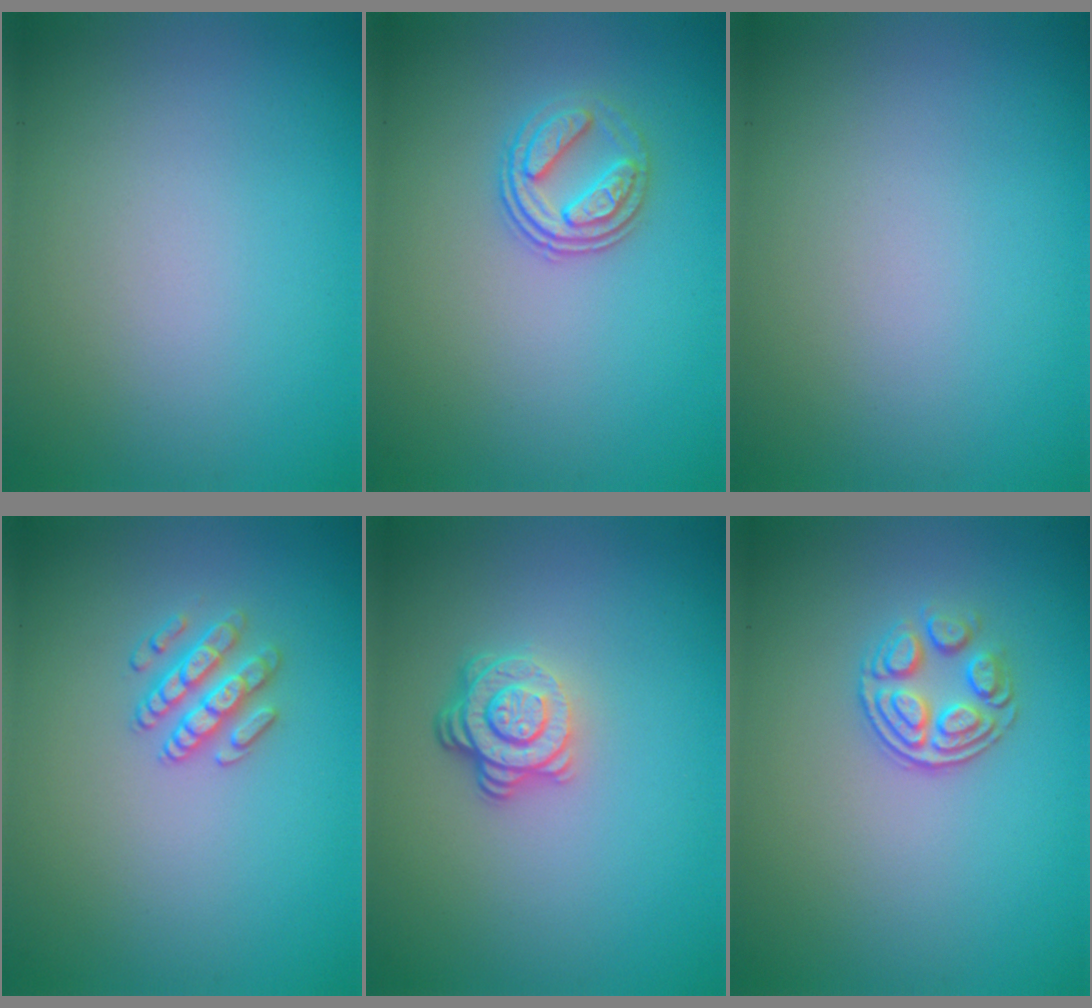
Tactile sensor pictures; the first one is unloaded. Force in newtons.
{"total": 2.8, "press": 2.6, "slide": 1.2}
{"total": 0.0}
{"total": 2.5, "press": 2.5, "slide": 0.4}
{"total": 3.8, "press": 2.7, "slide": 2.6}
{"total": 2.9, "press": 2.5, "slide": 1.4}